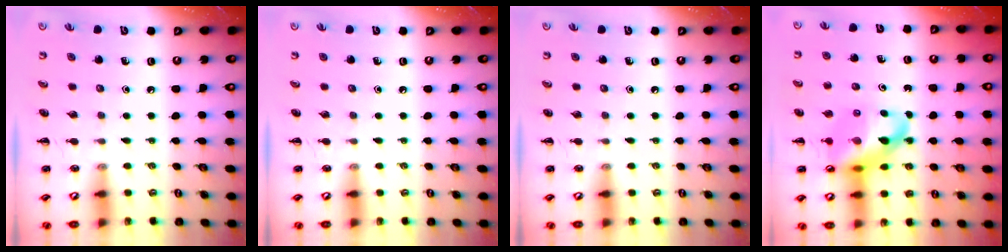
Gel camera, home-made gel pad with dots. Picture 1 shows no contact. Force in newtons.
{"total": 0.0}
{"total": 0.0}
{"total": 15.1, "press": 14.5, "slide": 4.0}